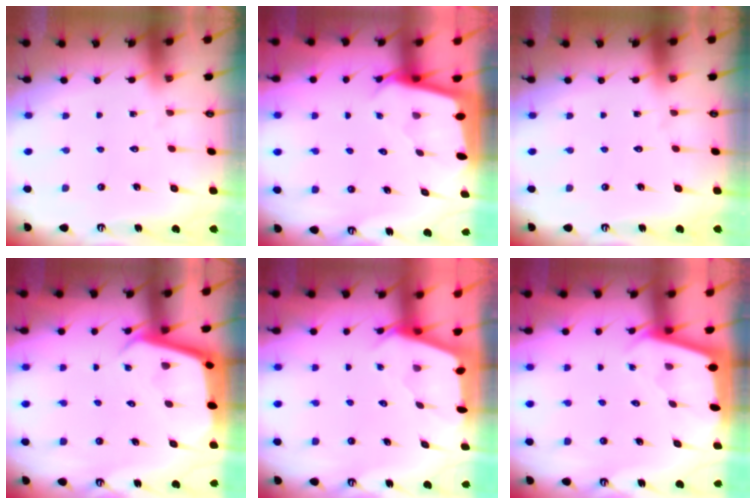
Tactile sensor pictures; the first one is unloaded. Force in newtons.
{"total": 2.4, "press": 2.4, "slide": 0.2}
{"total": 0.0}
{"total": 3.8, "press": 3.8, "slide": 0.2}
{"total": 2.4, "press": 2.4, "slide": 0.3}
{"total": 2.2, "press": 2.2, "slide": 0.1}